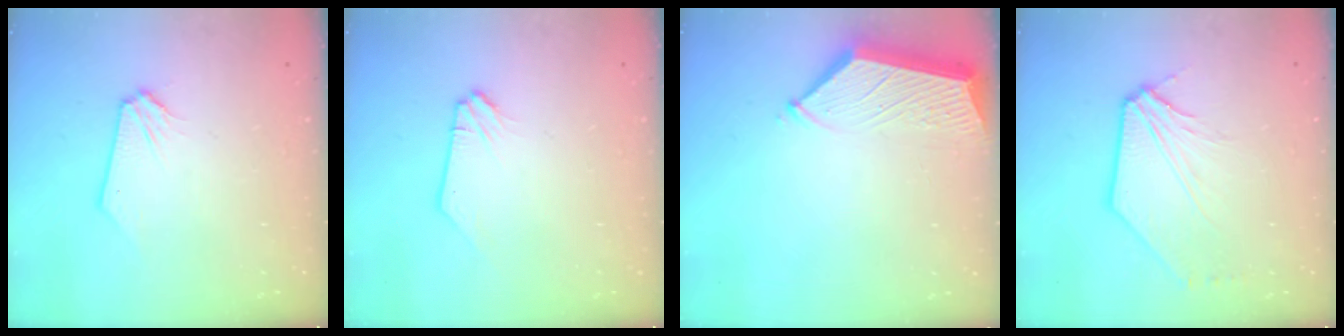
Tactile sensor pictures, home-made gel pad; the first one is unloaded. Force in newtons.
{"total": 0.0}
{"total": 5.8, "press": 5.8, "slide": 0.3}
{"total": 6.5, "press": 6.4, "slide": 0.7}